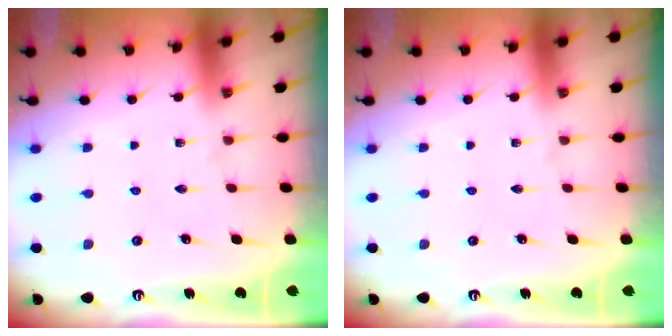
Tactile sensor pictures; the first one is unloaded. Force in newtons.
{"total": 0.0}